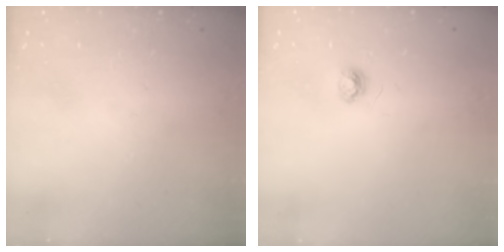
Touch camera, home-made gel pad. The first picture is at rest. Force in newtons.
{"total": 3.9, "press": 3.9, "slide": 0.4}